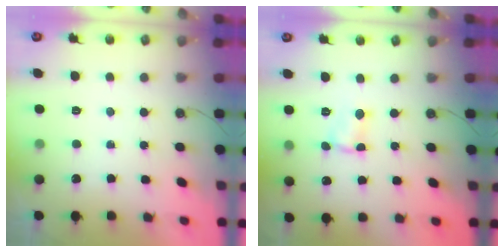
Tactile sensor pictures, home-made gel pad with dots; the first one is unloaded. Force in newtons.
{"total": 1.9, "press": 1.9, "slide": 0.2}